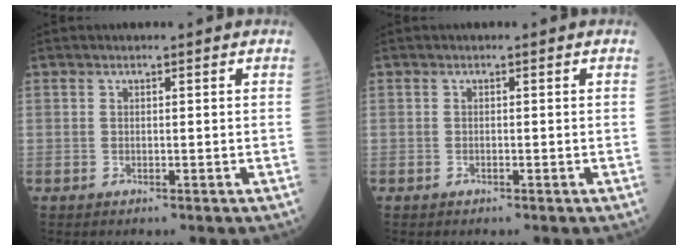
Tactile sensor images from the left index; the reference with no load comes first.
{"total": 0.0}